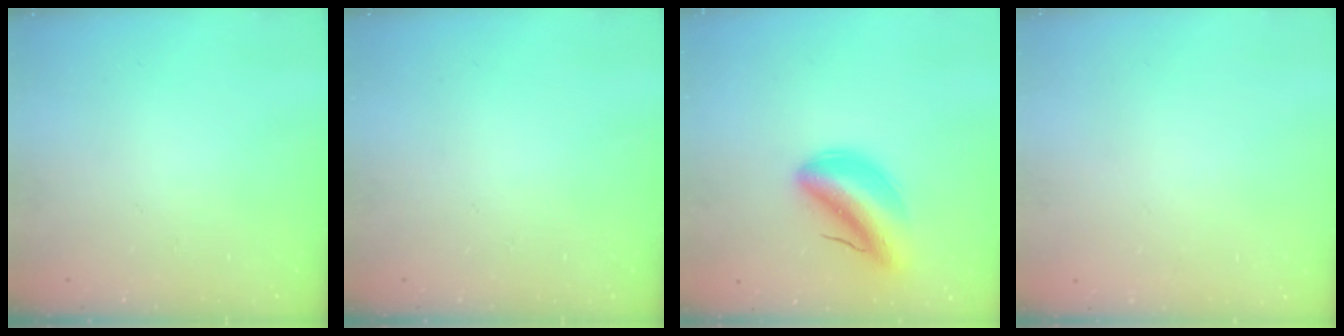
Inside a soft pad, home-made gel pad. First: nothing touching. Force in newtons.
{"total": 0.0}
{"total": 7.0, "press": 6.6, "slide": 2.6}
{"total": 2.1, "press": 2.1, "slide": 0.1}